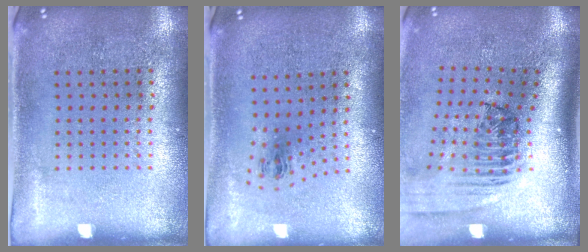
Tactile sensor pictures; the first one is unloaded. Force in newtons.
{"total": 0.9, "press": 0.4, "slide": 0.9}
{"total": 2.5, "press": 1.7, "slide": 1.8}